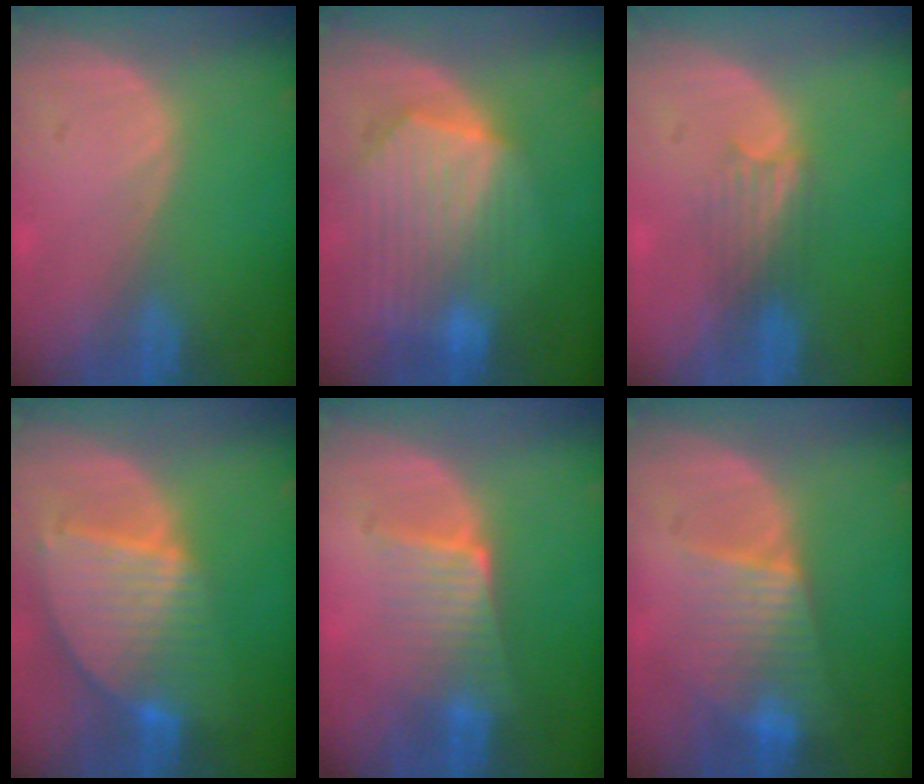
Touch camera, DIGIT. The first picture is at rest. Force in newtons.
{"total": 10.3, "press": 9.0, "slide": 5.1}
{"total": 3.3, "press": 3.0, "slide": 1.3}
{"total": 9.3, "press": 8.0, "slide": 4.7}
{"total": 6.5, "press": 5.7, "slide": 3.0}
{"total": 6.7, "press": 6.6, "slide": 1.3}